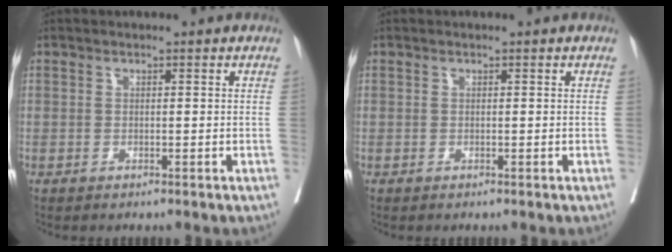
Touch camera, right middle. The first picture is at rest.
{"total": 0.0}